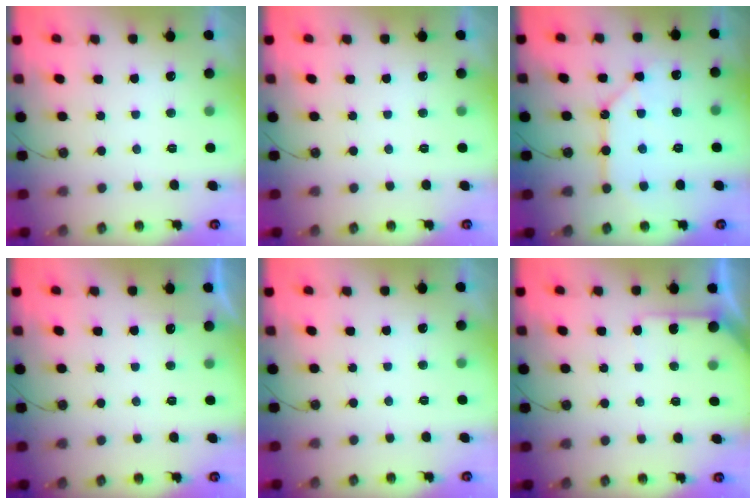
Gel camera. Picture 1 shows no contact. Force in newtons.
{"total": 0.0}
{"total": 12.0, "press": 11.9, "slide": 1.3}
{"total": 3.1, "press": 3.1, "slide": 0.4}
{"total": 0.8, "press": 0.5, "slide": 0.6}
{"total": 5.4, "press": 5.4, "slide": 0.4}